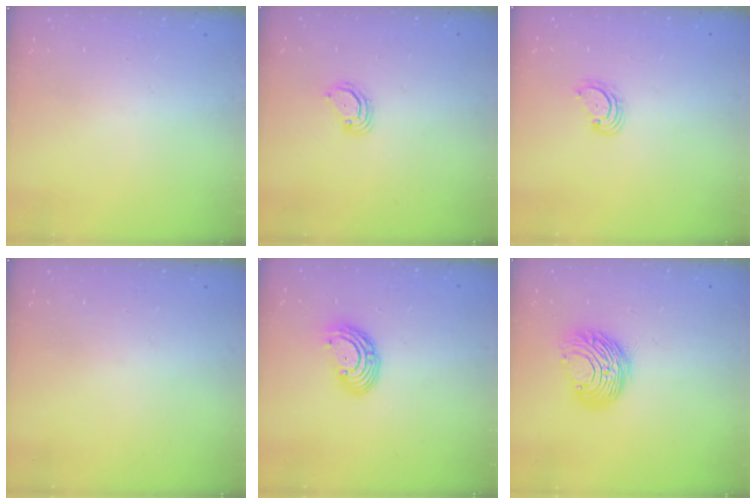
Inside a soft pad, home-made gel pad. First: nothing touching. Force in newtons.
{"total": 3.2, "press": 3.2, "slide": 0.2}
{"total": 2.9, "press": 2.9, "slide": 0.4}
{"total": 0.0}
{"total": 8.1, "press": 8.0, "slide": 1.5}
{"total": 10.6, "press": 10.6, "slide": 0.5}